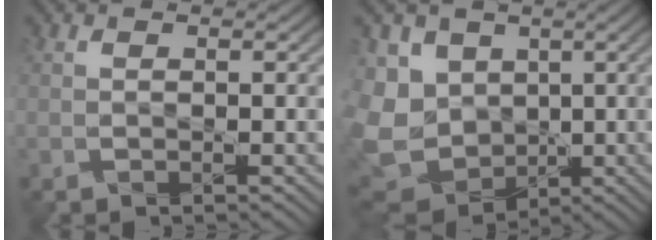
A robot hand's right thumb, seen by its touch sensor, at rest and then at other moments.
{"total": 10.8, "force": [0.0, 9.2, 5.6], "torque": [-0.174, -0.027, 0.025]}